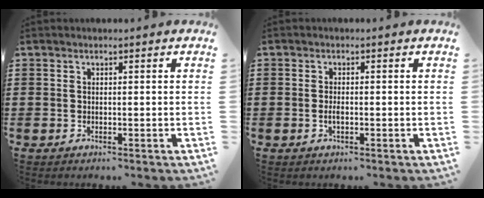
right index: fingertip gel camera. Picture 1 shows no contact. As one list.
[{"total": 1.4, "force": [-0.3, 0.5, 1.3], "torque": [-0.025, -0.002, -0.005]}]